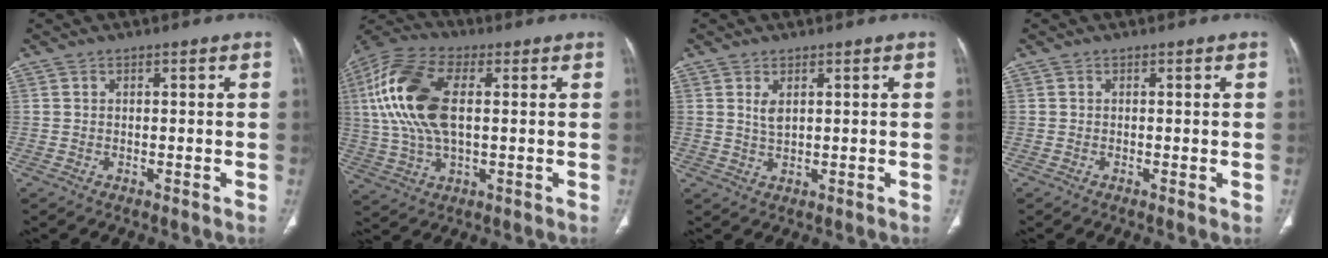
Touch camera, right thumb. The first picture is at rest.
{"total": 17.7, "force": [2.8, 9.1, 14.9], "torque": [-0.330, 0.014, 0.050]}
{"total": 2.3, "force": [1.0, 1.0, 1.8], "torque": [-0.036, -0.008, 0.027]}
{"total": 0.8, "force": [-0.2, 0.2, 0.8], "torque": [-0.012, -0.002, -0.002]}